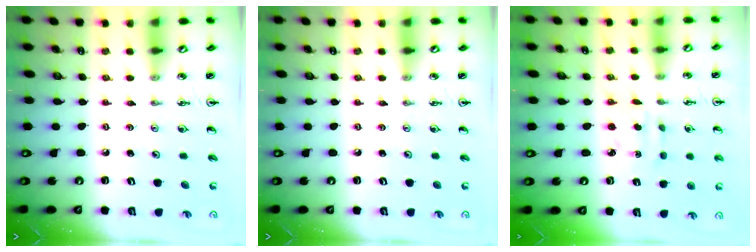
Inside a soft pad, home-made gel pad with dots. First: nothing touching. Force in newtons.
{"total": 0.0}
{"total": 3.6, "press": 3.6, "slide": 0.4}